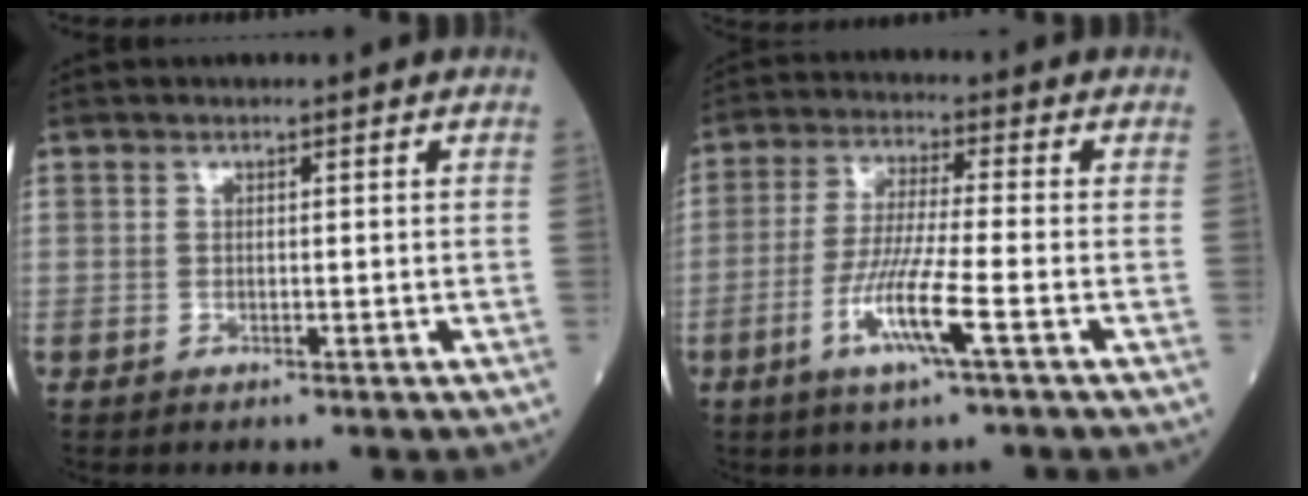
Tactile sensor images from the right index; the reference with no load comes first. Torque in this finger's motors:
{"motor_torque": [1.30, -0.63, 0.64, 0.18]}